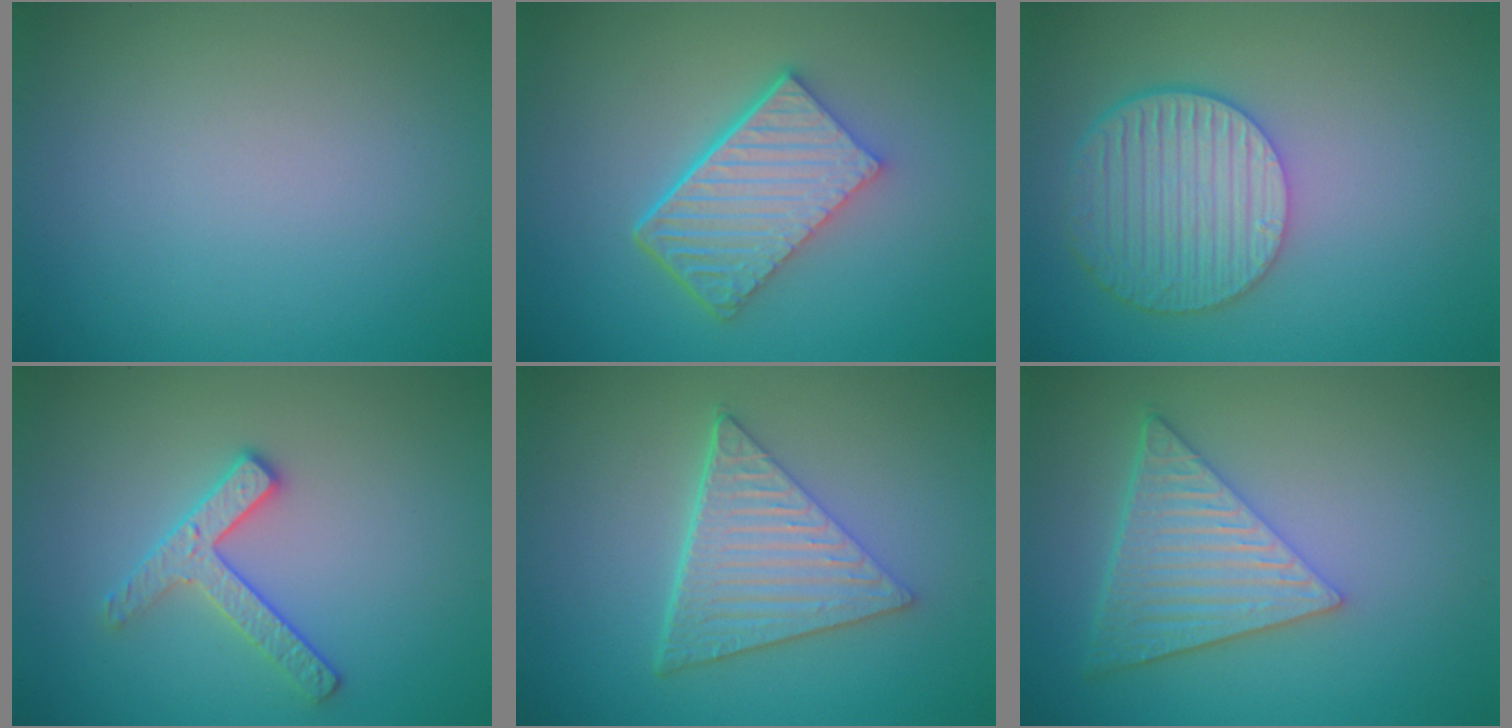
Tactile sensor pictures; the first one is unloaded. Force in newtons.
{"total": 6.4, "press": 4.4, "slide": 4.6}
{"total": 6.0, "press": 5.0, "slide": 3.4}
{"total": 2.6, "press": 2.4, "slide": 0.9}
{"total": 6.2, "press": 4.4, "slide": 4.4}
{"total": 6.9, "press": 4.9, "slide": 4.8}